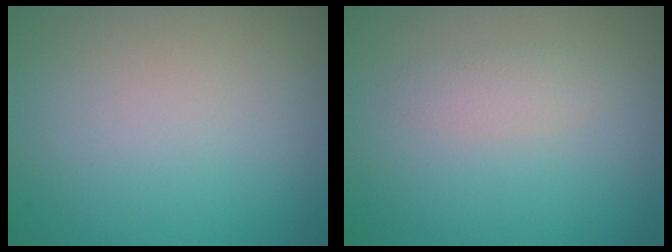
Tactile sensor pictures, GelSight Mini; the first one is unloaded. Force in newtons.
{"total": 1.3, "press": 1.3, "slide": 0.1}